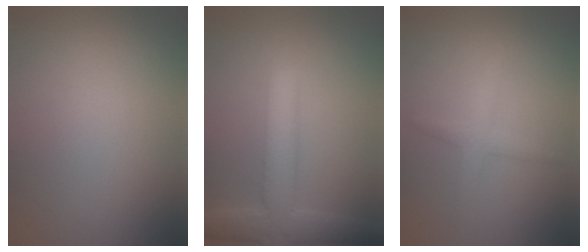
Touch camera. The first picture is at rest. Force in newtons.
{"total": 5.8, "press": 5.8, "slide": 0.3}
{"total": 2.2, "press": 2.2, "slide": 0.1}